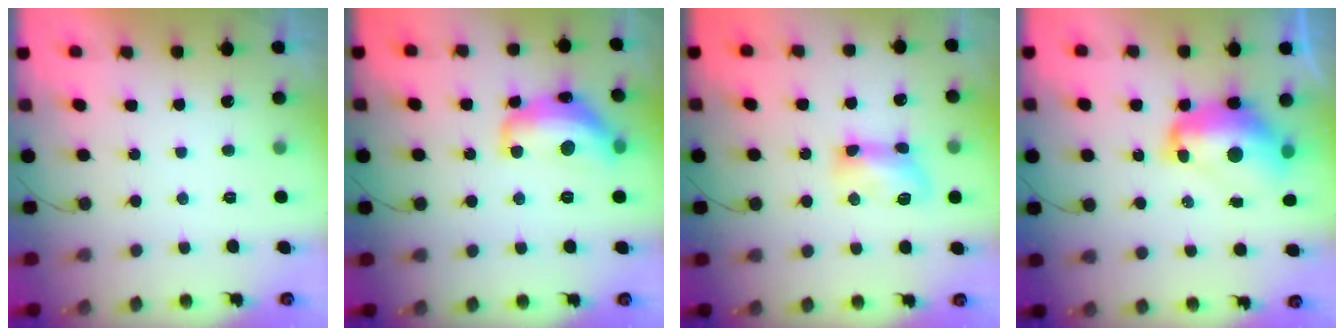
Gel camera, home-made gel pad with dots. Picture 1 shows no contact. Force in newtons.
{"total": 15.4, "press": 15.4, "slide": 0.7}
{"total": 7.6, "press": 7.5, "slide": 1.2}
{"total": 14.1, "press": 14.1, "slide": 1.1}